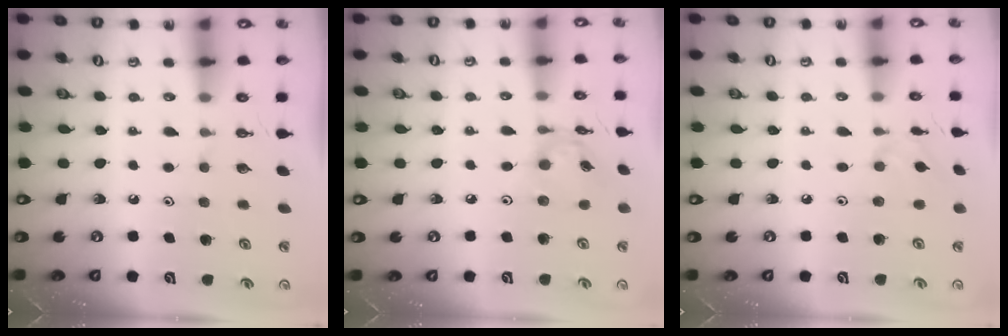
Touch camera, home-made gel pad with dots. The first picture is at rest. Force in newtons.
{"total": 10.6, "press": 10.6, "slide": 0.9}
{"total": 6.5, "press": 6.4, "slide": 0.9}